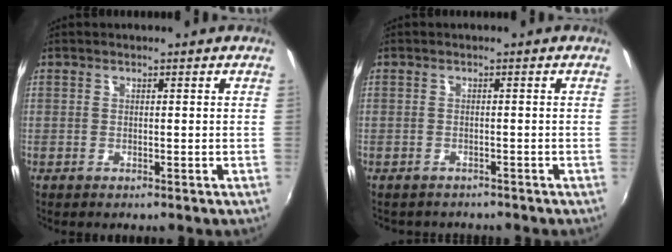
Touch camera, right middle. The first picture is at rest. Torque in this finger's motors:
{"motor_torque": [0.01, -0.09, 0.00, 0.01]}